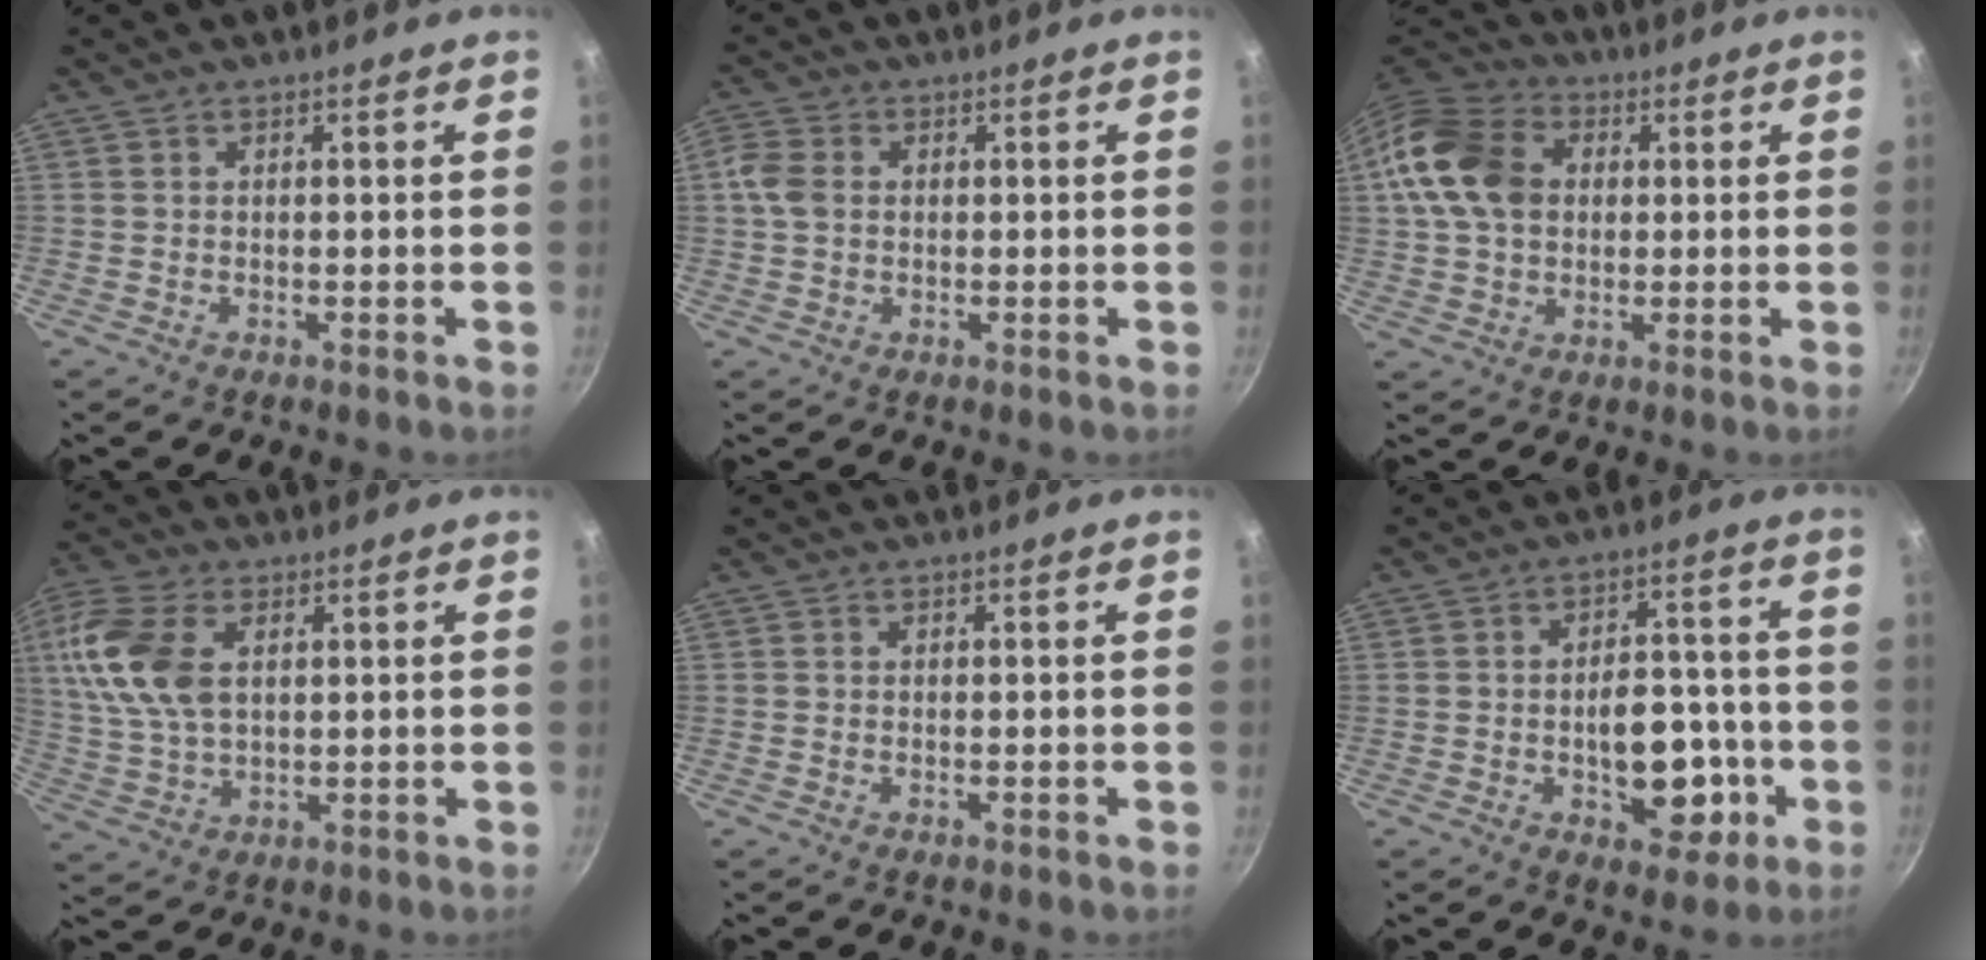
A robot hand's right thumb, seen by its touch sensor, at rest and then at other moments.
{"total": 4.6, "force": [0.4, 3.6, 2.9], "torque": [-0.057, 0.007, -0.001]}
{"total": 14.2, "force": [2.2, 10.8, 8.9], "torque": [-0.153, 0.016, 0.026]}
{"total": 14.3, "force": [3.6, 8.9, 10.6], "torque": [-0.212, -0.001, 0.069]}
{"total": 0.0}
{"total": 12.9, "force": [-3.4, 7.9, 9.6], "torque": [-0.086, 0.026, -0.040]}